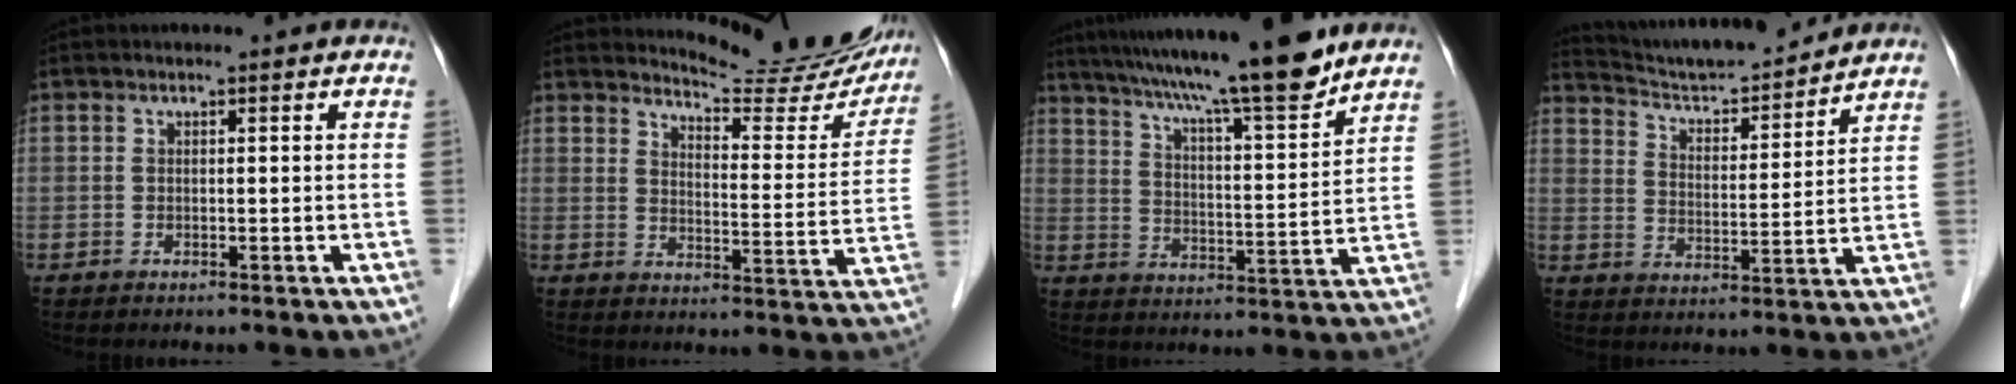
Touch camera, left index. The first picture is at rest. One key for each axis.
{"total": 15.9, "fx": 15.2, "fy": 2.3, "fz": 3.8, "tx": -0.042, "ty": -0.065, "tz": 0.178}
{"total": 18.5, "fx": 15.5, "fy": 0.2, "fz": 10.1, "tx": -0.163, "ty": 0.006, "tz": 0.237}
{"total": 14.1, "fx": 13.4, "fy": 0.8, "fz": 4.3, "tx": -0.078, "ty": 0.006, "tz": 0.217}